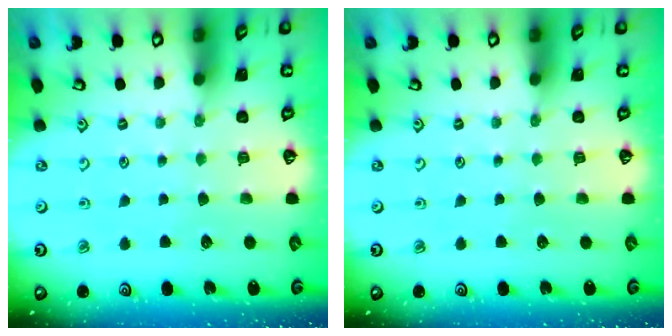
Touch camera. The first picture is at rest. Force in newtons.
{"total": 0.0}